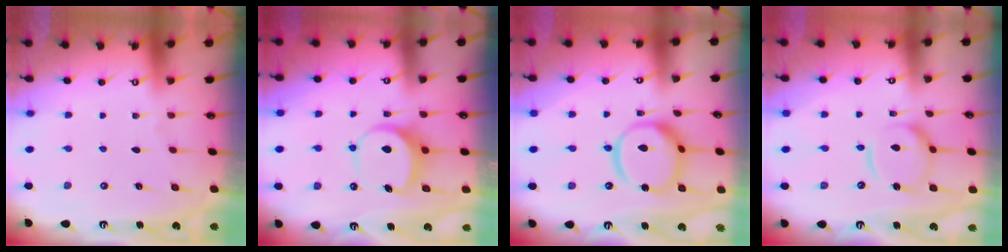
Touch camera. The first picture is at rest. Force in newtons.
{"total": 7.8, "press": 7.8, "slide": 0.6}
{"total": 13.6, "press": 13.6, "slide": 0.9}
{"total": 12.8, "press": 12.8, "slide": 1.3}